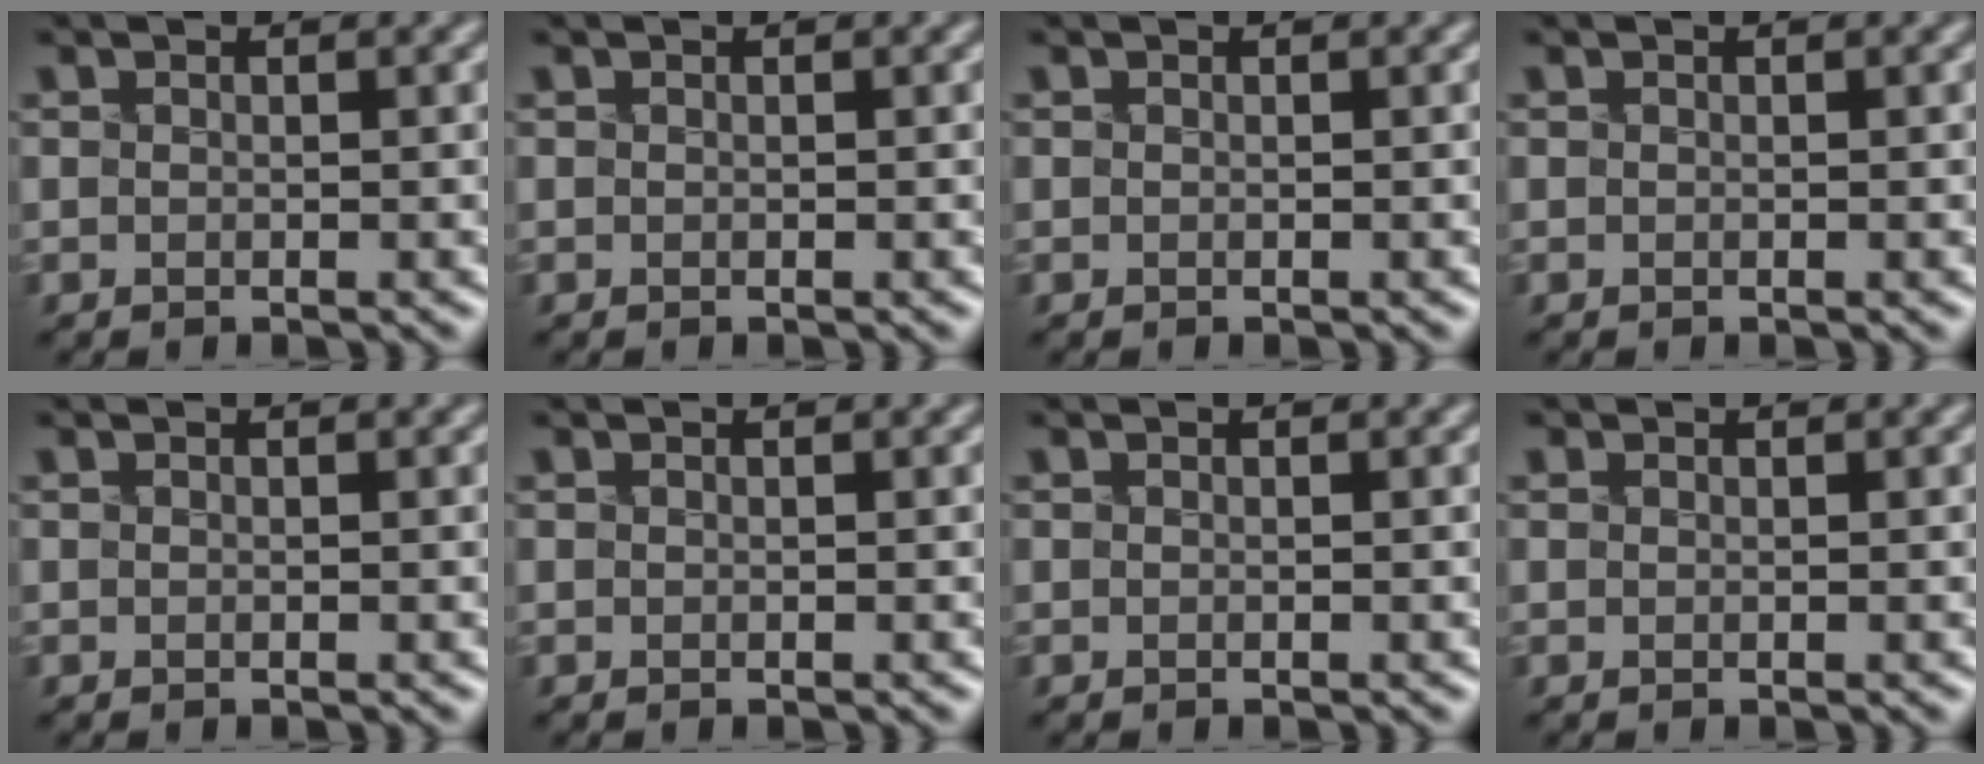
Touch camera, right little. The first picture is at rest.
{"total": 0.0}
{"total": 0.0}
{"total": 0.0}
{"total": 0.0}
{"total": 0.0}
{"total": 0.0}
{"total": 0.6, "force": [0.3, 0.4, 0.2], "torque": [-0.009, 0.006, 0.000]}